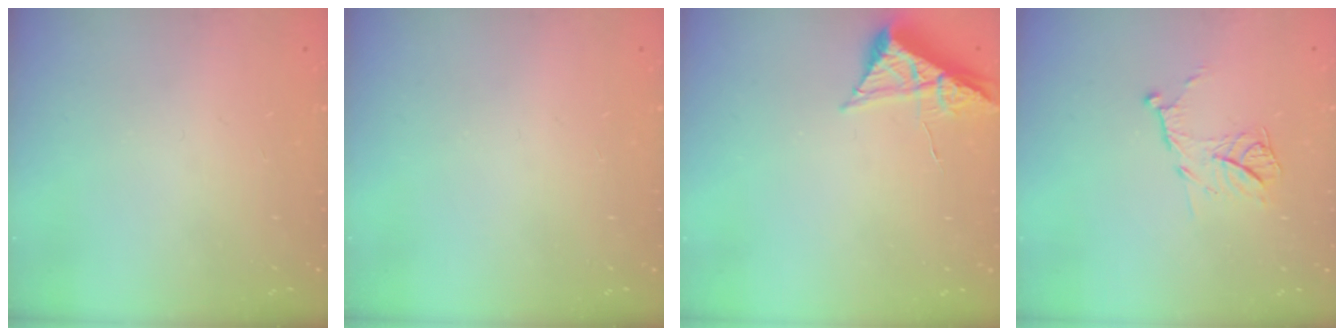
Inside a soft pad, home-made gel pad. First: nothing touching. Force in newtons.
{"total": 0.0}
{"total": 7.9, "press": 7.9, "slide": 0.8}
{"total": 11.8, "press": 11.8, "slide": 0.8}